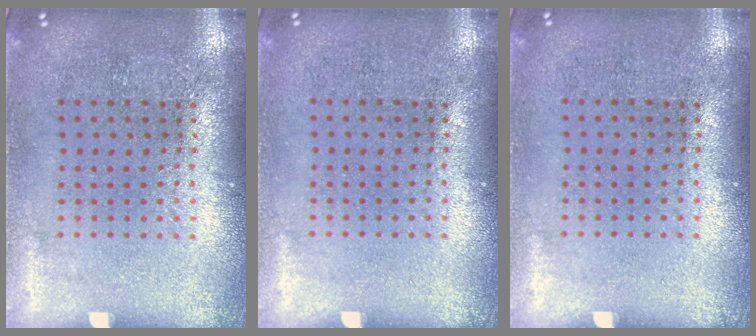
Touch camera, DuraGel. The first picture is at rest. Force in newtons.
{"total": 0.0}
{"total": 0.0}